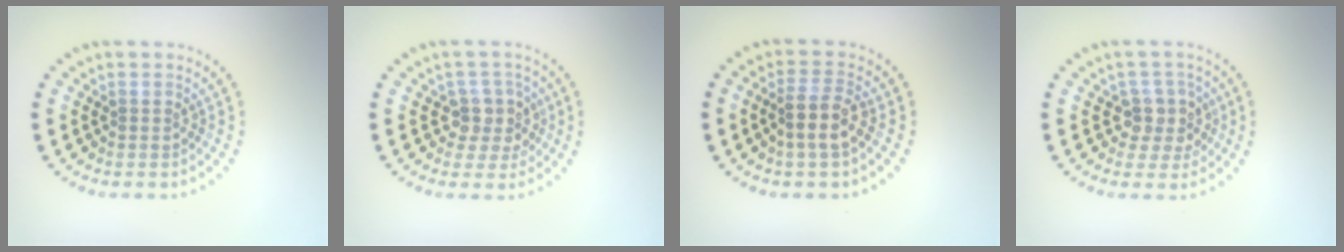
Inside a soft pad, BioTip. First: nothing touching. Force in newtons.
{"total": 2.9, "press": 2.4, "slide": 1.7}
{"total": 2.8, "press": 2.5, "slide": 1.3}
{"total": 2.9, "press": 2.4, "slide": 1.7}